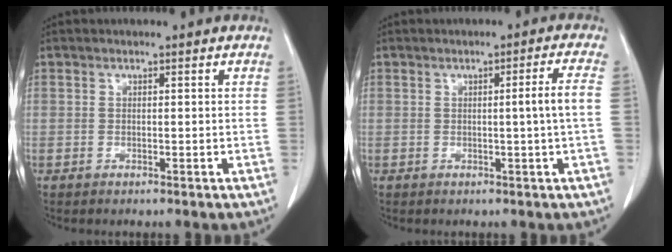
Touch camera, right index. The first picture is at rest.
{"total": 3.5, "force": [-0.3, -1.0, 3.3], "torque": [-0.048, -0.002, -0.002]}